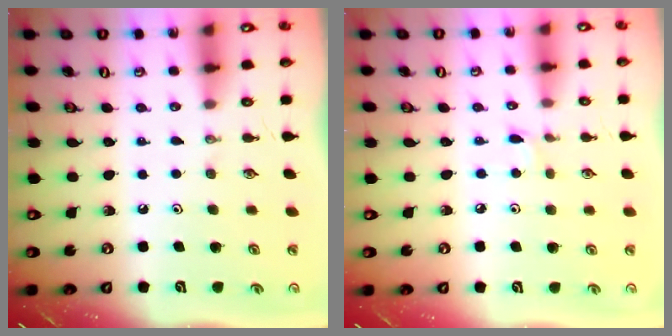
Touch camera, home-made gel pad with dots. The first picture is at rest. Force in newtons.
{"total": 1.8, "press": 1.7, "slide": 0.2}